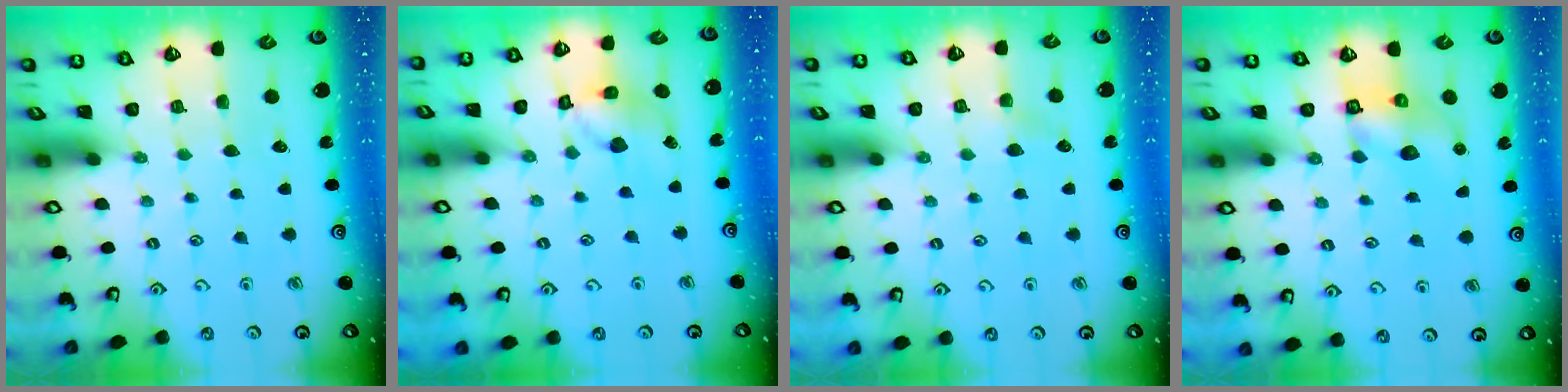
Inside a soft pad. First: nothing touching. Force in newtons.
{"total": 13.1, "press": 13.0, "slide": 2.0}
{"total": 3.8, "press": 3.8, "slide": 0.3}
{"total": 6.3, "press": 6.3, "slide": 0.7}